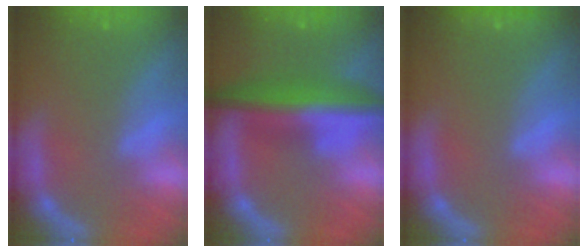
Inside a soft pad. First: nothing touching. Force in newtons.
{"total": 8.5}
{"total": 0.9}